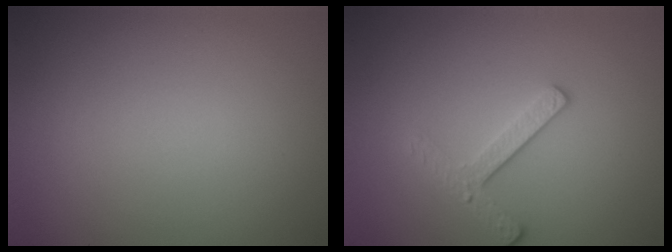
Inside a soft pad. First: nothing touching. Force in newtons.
{"total": 2.4, "press": 2.3, "slide": 0.9}